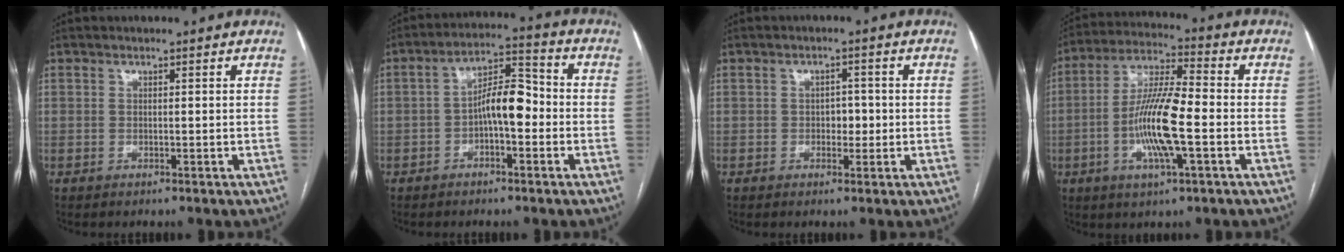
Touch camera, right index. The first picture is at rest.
{"total": 7.6, "force": [-1.6, 2.7, 7.0], "torque": [-0.117, 0.030, -0.028]}
{"total": 2.7, "force": [-0.4, 1.7, 2.0], "torque": [-0.021, 0.005, -0.004]}
{"total": 12.6, "force": [-2.9, 1.9, 12.1], "torque": [-0.237, 0.001, -0.057]}